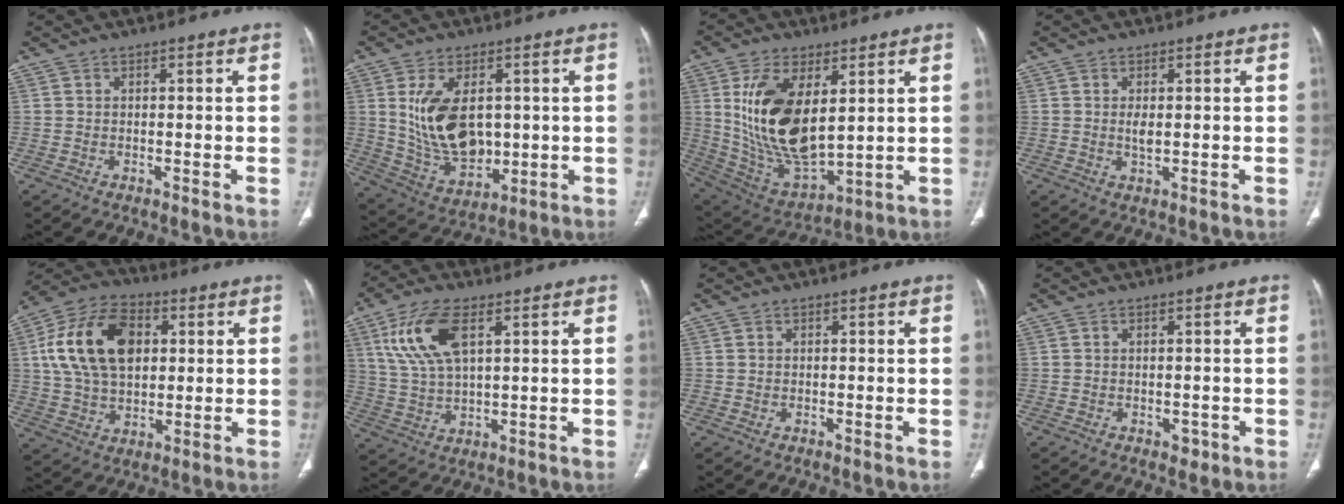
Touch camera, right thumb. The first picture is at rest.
{"total": 14.6, "force": [1.9, 9.0, 11.4], "torque": [-0.181, -0.013, 0.057]}
{"total": 19.1, "force": [4.7, 9.6, 15.8], "torque": [-0.290, -0.027, 0.109]}
{"total": 2.0, "force": [0.3, 0.8, 1.8], "torque": [-0.036, -0.005, 0.008]}
{"total": 18.5, "force": [4.0, 11.8, 13.6], "torque": [-0.233, 0.010, 0.071]}
{"total": 11.9, "force": [4.8, 5.3, 9.4], "torque": [-0.195, -0.008, 0.099]}
{"total": 0.0}
{"total": 1.6, "force": [-0.6, 1.1, 0.9], "torque": [-0.006, 0.001, -0.004]}